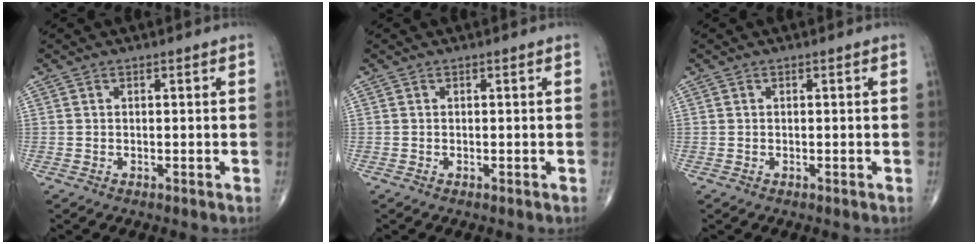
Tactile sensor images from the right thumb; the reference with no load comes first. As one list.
[{"total": 0.0}, {"total": 0.0}]